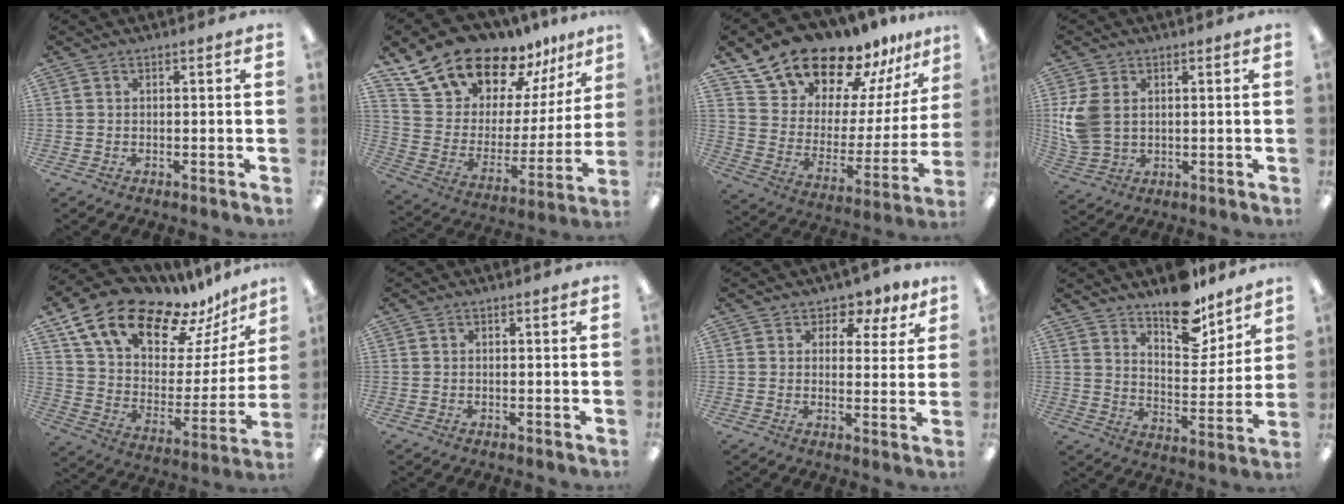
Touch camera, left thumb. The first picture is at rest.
{"total": 20.5, "force": [17.6, 9.0, 5.6], "torque": [-0.114, -0.135, 0.324]}
{"total": 20.4, "force": [17.9, 8.6, 5.0], "torque": [-0.100, -0.140, 0.328]}
{"total": 8.8, "force": [1.8, 6.8, 5.4], "torque": [-0.121, 0.008, 0.036]}
{"total": 19.5, "force": [14.9, 8.9, 8.9], "torque": [-0.152, -0.108, 0.264]}
{"total": 0.0}
{"total": 4.5, "force": [3.3, 2.7, 1.3], "torque": [-0.010, -0.021, 0.056]}
{"total": 14.7, "force": [11.7, 6.1, 6.4], "torque": [-0.077, -0.088, 0.207]}